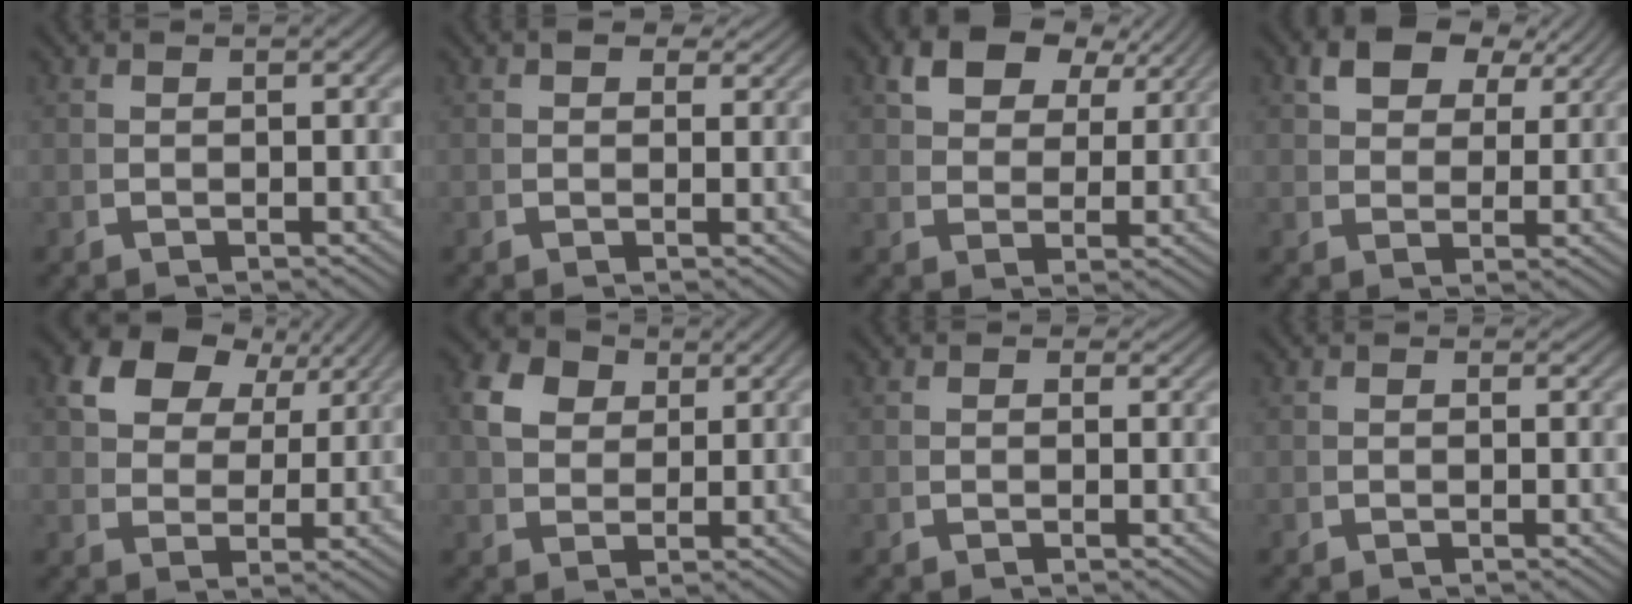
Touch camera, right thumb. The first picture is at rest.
{"total": 2.4, "force": [1.5, 1.6, 1.0], "torque": [-0.012, 0.000, 0.021]}
{"total": 6.4, "force": [4.3, 3.1, 3.5], "torque": [-0.066, 0.010, 0.077]}
{"total": 5.7, "force": [4.0, 2.7, 3.0], "torque": [-0.054, 0.008, 0.072]}
{"total": 7.7, "force": [4.3, 4.6, 4.3], "torque": [-0.093, -0.002, 0.082]}
{"total": 5.8, "force": [2.8, 4.2, 3.0], "torque": [-0.064, -0.002, 0.052]}
{"total": 1.2, "force": [0.7, 0.9, 0.4], "torque": [-0.003, -0.001, 0.007]}
{"total": 0.7, "force": [0.5, 0.5, 0.1], "torque": [-0.002, -0.001, 0.003]}